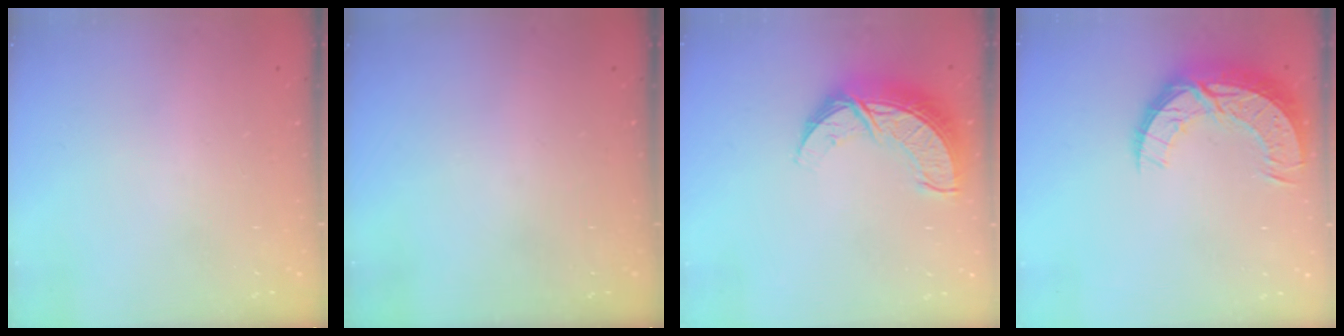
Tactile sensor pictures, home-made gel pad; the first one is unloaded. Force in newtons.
{"total": 0.0}
{"total": 11.4, "press": 11.4, "slide": 0.8}
{"total": 12.6, "press": 12.6, "slide": 0.8}